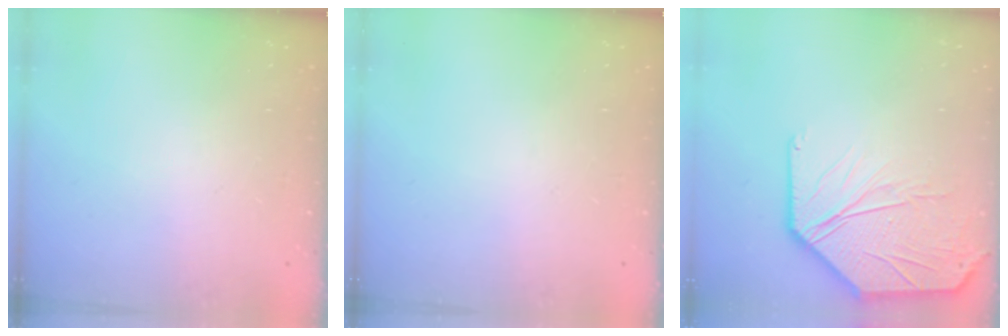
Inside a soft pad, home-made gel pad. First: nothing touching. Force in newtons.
{"total": 0.0}
{"total": 11.4, "press": 11.4, "slide": 1.2}